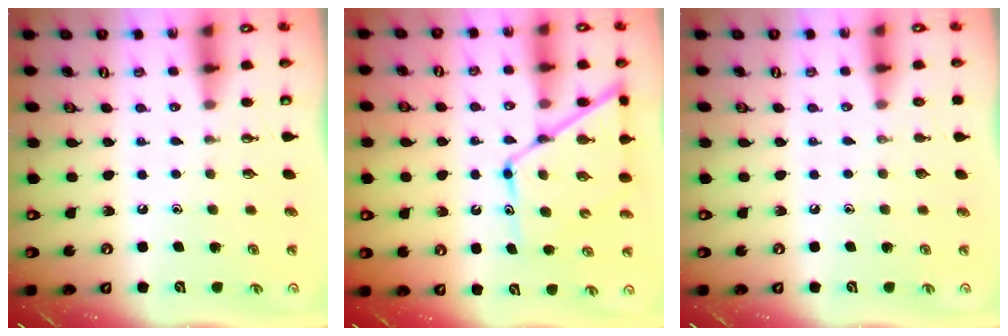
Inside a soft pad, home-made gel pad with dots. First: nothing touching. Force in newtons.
{"total": 14.3, "press": 14.3, "slide": 1.3}
{"total": 0.0}